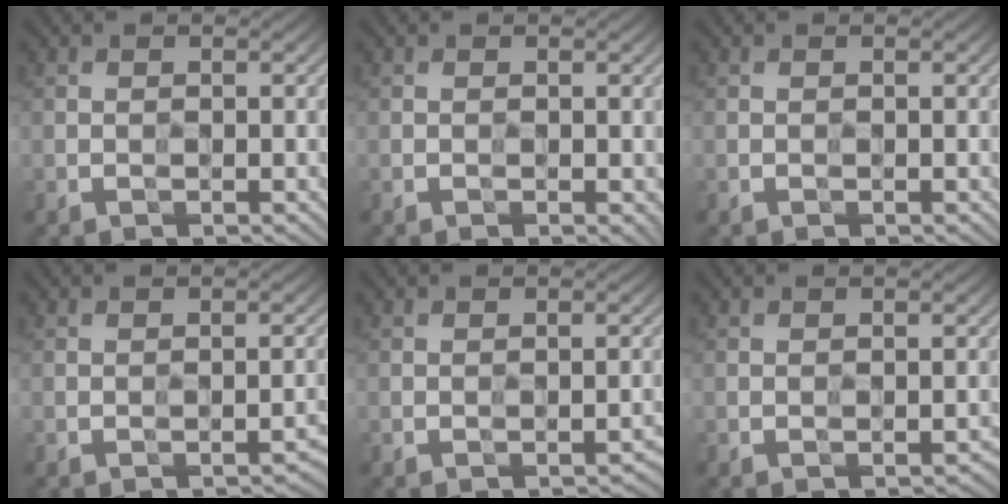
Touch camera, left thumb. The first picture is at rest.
{"total": 1.4, "force": [-0.5, 0.7, 1.1], "torque": [-0.011, -0.003, 0.000]}
{"total": 0.0}
{"total": 1.4, "force": [-1.0, 0.5, 0.8], "torque": [-0.005, 0.005, -0.008]}
{"total": 1.1, "force": [-0.9, 0.4, 0.5], "torque": [-0.001, 0.003, -0.005]}
{"total": 0.8, "force": [-0.7, 0.3, 0.2], "torque": [0.001, 0.002, -0.003]}